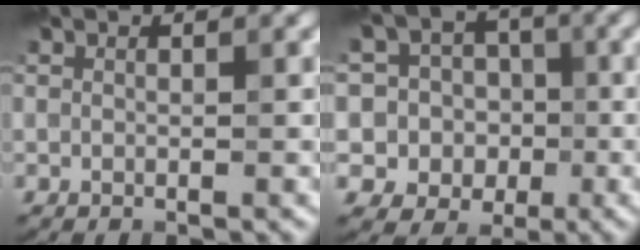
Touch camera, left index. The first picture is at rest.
{"total": 7.8, "force": [0.1, 7.5, 2.2], "torque": [-0.049, 0.033, -0.040]}